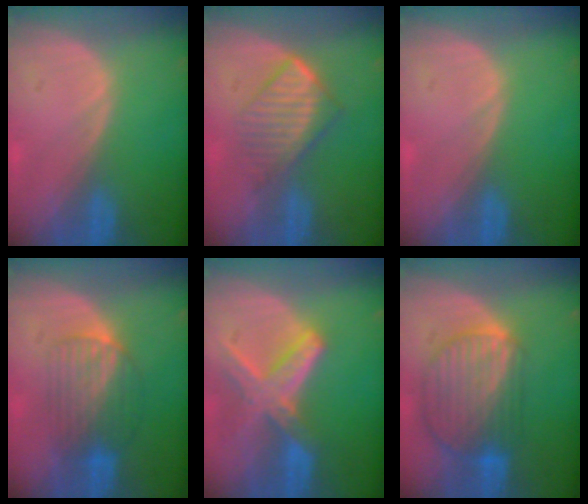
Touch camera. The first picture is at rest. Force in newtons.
{"total": 7.0, "press": 6.0, "slide": 3.6}
{"total": 0.0}
{"total": 6.3, "press": 6.2, "slide": 1.1}
{"total": 8.3, "press": 7.3, "slide": 4.0}
{"total": 10.0, "press": 8.5, "slide": 5.2}